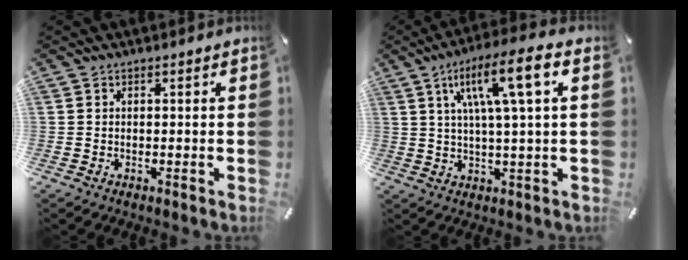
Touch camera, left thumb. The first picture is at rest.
{"total": 12.6, "force": [4.5, 2.0, 11.6], "torque": [-0.207, 0.000, 0.072]}